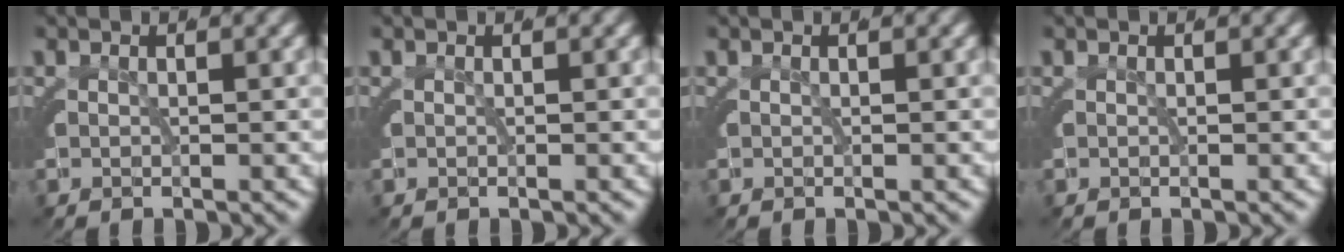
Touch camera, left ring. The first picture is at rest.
{"total": 0.0}
{"total": 0.0}
{"total": 0.0}